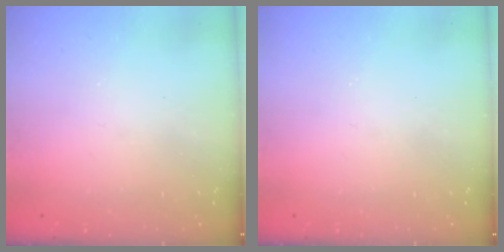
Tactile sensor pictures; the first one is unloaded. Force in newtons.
{"total": 0.0}